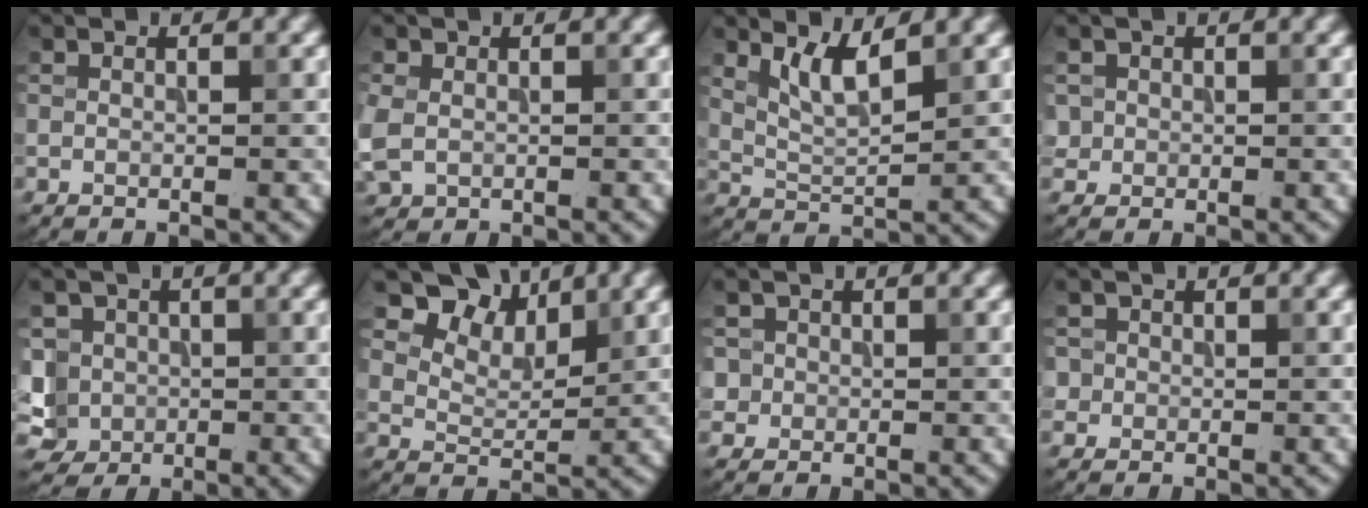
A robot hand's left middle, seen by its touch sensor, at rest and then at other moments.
{"total": 3.3, "force": [-0.1, 2.7, 1.9], "torque": [-0.052, -0.004, -0.001]}
{"total": 3.2, "force": [2.0, 0.7, 2.5], "torque": [-0.054, -0.008, 0.044]}
{"total": 1.1, "force": [0.1, 1.1, 0.0], "torque": [0.012, -0.004, 0.003]}
{"total": 5.0, "force": [-1.0, 4.5, 1.9], "torque": [-0.032, 0.013, -0.029]}
{"total": 5.0, "force": [3.5, 2.8, 2.3], "torque": [-0.039, 0.000, 0.058]}
{"total": 2.1, "force": [0.4, 2.0, 0.4], "torque": [0.005, 0.005, 0.009]}
{"total": 1.6, "force": [0.3, 1.6, 0.3], "torque": [0.008, 0.005, 0.005]}